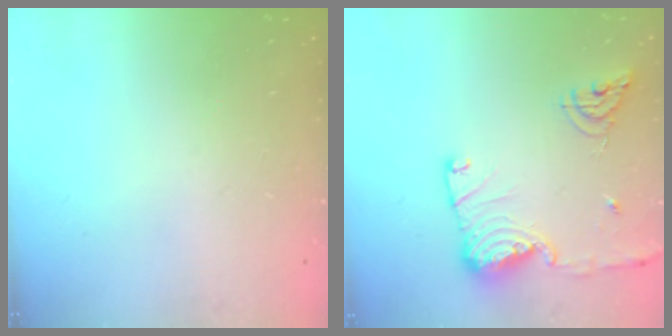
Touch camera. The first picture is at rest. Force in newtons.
{"total": 13.7, "press": 13.6, "slide": 1.5}